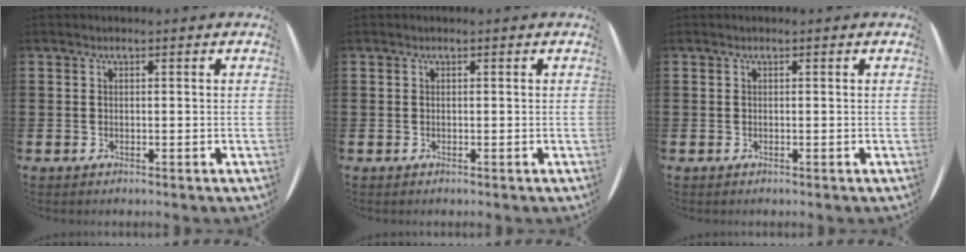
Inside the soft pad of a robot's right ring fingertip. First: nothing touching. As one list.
[{"total": 0.0}, {"total": 0.0}]